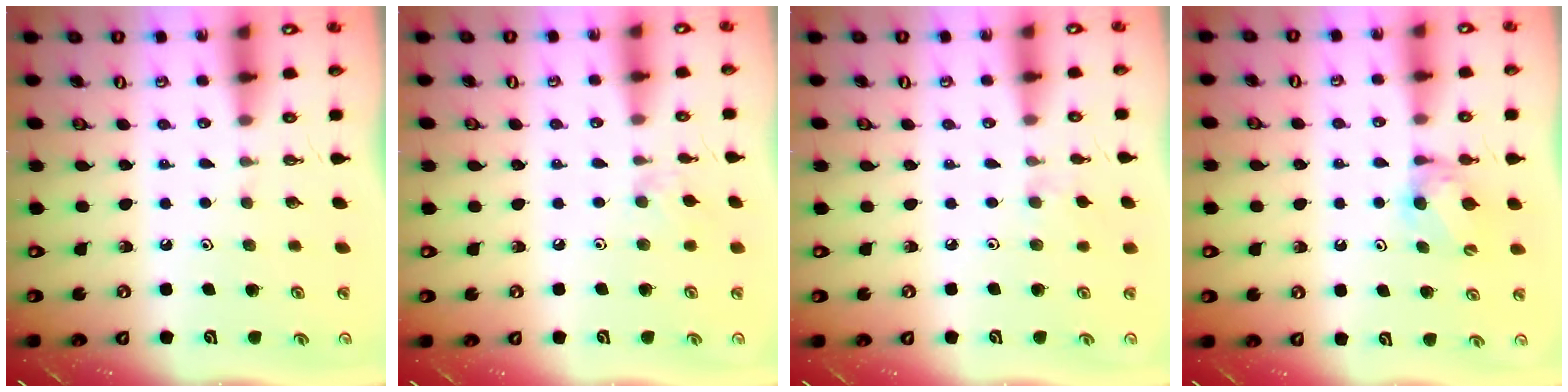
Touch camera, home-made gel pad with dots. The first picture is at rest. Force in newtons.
{"total": 4.1, "press": 4.1, "slide": 0.8}
{"total": 1.9, "press": 1.9, "slide": 0.5}
{"total": 5.4, "press": 5.4, "slide": 0.6}